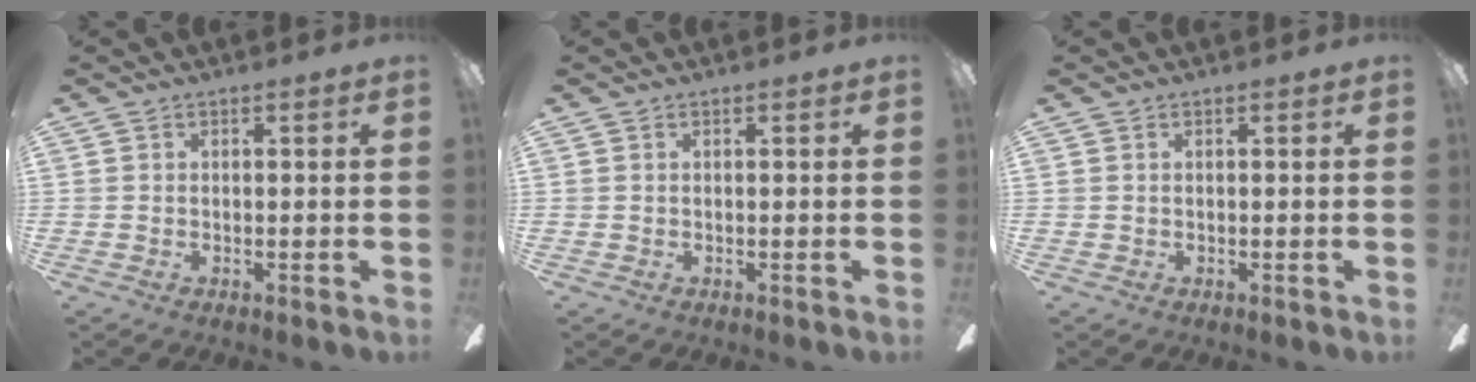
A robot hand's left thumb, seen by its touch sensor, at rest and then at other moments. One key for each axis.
{"total": 0.6, "fx": -0.5, "fy": 0.1, "fz": 0.4, "tx": -0.006, "ty": 0.001, "tz": -0.009}
{"total": 0.6, "fx": -0.4, "fy": 0.1, "fz": 0.5, "tx": -0.008, "ty": 0.003, "tz": -0.009}